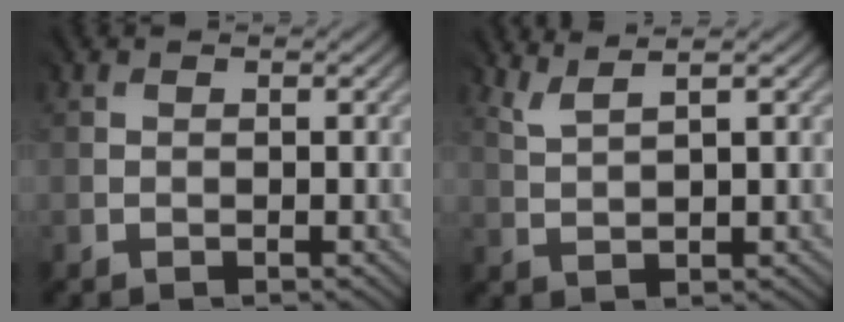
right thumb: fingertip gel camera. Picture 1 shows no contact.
{"total": 2.2, "force": [2.0, -0.1, 1.1], "torque": [-0.019, 0.005, 0.050]}